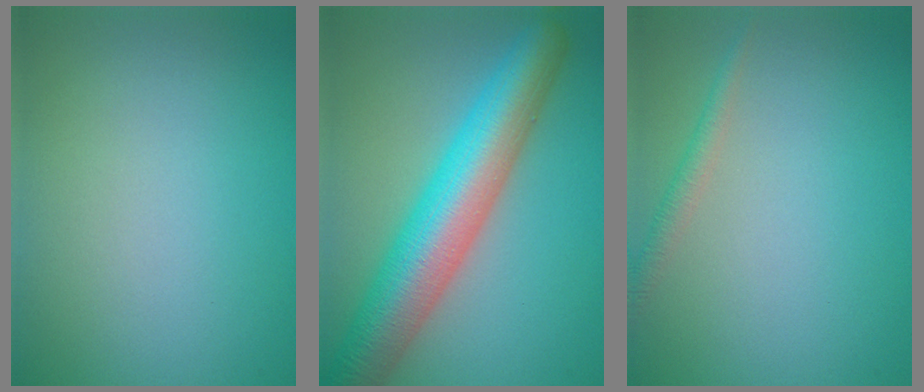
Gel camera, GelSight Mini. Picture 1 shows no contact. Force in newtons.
{"total": 9.3, "press": 9.3, "slide": 0.4}
{"total": 1.5, "press": 1.5, "slide": 0.0}